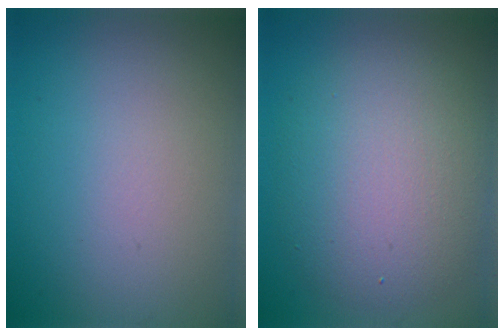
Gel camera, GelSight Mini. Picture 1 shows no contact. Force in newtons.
{"total": 7.0, "press": 7.0, "slide": 0.3}